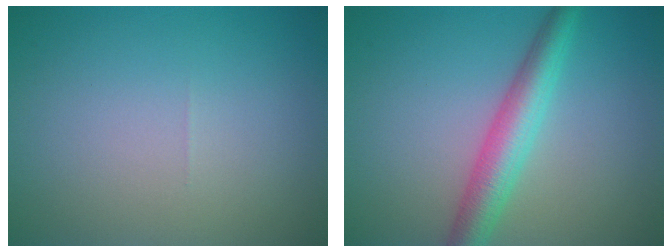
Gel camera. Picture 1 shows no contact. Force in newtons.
{"total": 4.4, "press": 4.4, "slide": 0.1}